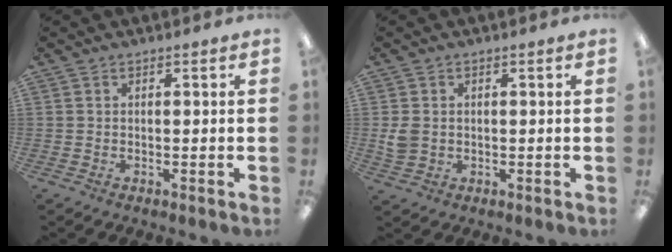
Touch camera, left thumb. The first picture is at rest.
{"total": 3.4, "force": [0.2, 2.9, 1.8], "torque": [-0.025, 0.003, 0.005]}